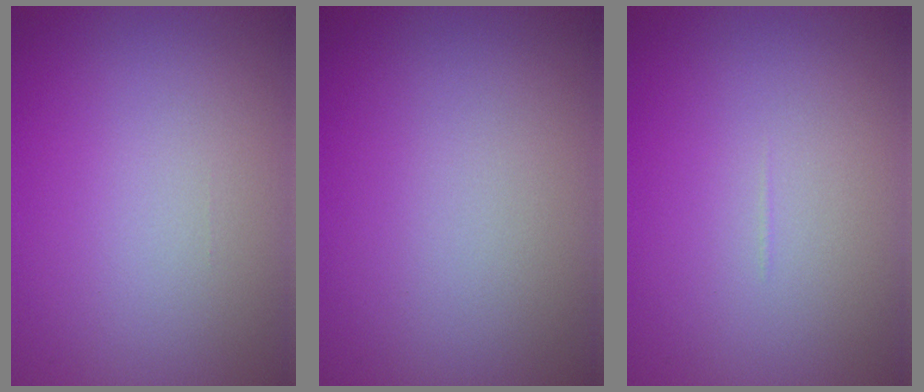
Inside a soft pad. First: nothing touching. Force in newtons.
{"total": 0.0}
{"total": 0.0}